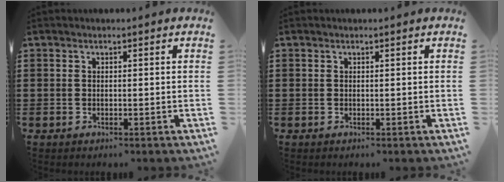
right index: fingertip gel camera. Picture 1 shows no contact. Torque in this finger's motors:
{"motor_torque": [0.12, -0.05, 0.00, 0.00]}